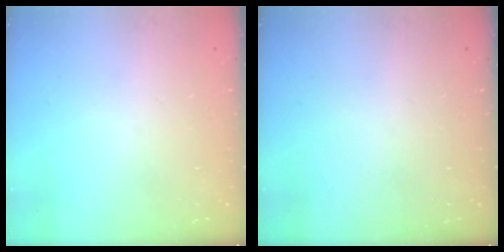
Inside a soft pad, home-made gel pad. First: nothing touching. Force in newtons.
{"total": 0.0}